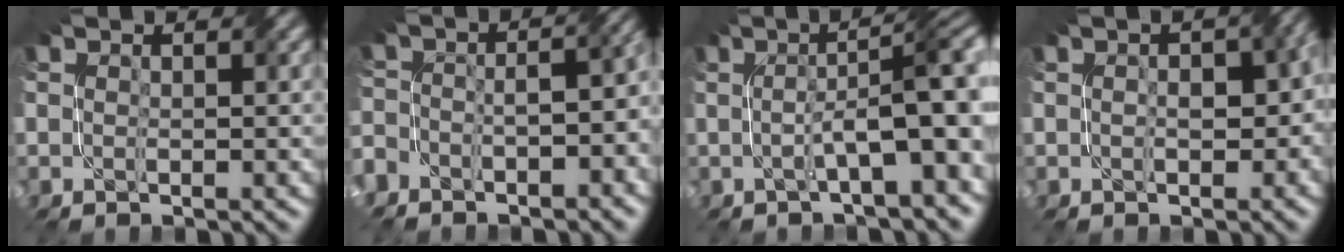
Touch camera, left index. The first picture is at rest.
{"total": 9.6, "force": [-5.8, 5.0, 5.7], "torque": [-0.067, -0.015, -0.081]}
{"total": 7.6, "force": [-0.4, 1.8, 7.4], "torque": [-0.105, 0.018, -0.011]}
{"total": 5.7, "force": [0.1, 3.5, 4.4], "torque": [-0.029, 0.013, 0.011]}